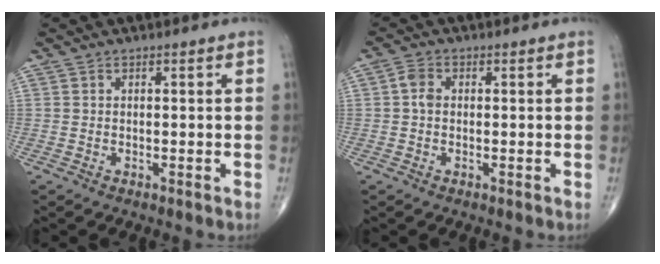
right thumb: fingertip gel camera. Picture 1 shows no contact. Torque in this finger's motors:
{"motor_torque": [-0.43, 0.66, 0.26, -0.19, 0.00]}